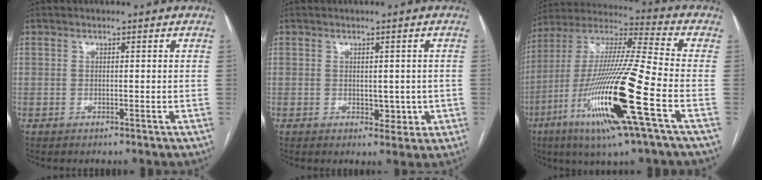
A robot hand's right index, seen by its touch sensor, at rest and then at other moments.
{"total": 3.3, "force": [-0.3, 2.3, 2.3], "torque": [-0.026, 0.005, 0.010]}
{"total": 22.3, "force": [-8.1, 0.7, 20.8], "torque": [-0.425, -0.031, -0.154]}